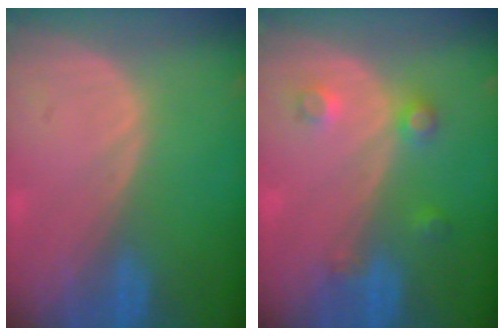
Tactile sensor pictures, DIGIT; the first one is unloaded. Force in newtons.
{"total": 3.5, "press": 3.1, "slide": 1.5}